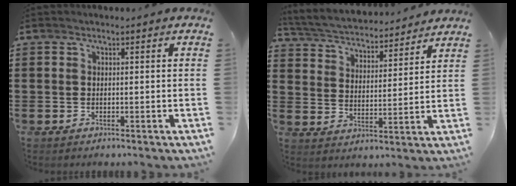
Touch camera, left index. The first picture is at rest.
{"total": 3.9, "force": [3.8, 0.4, 0.5], "torque": [-0.032, -0.031, 0.060]}